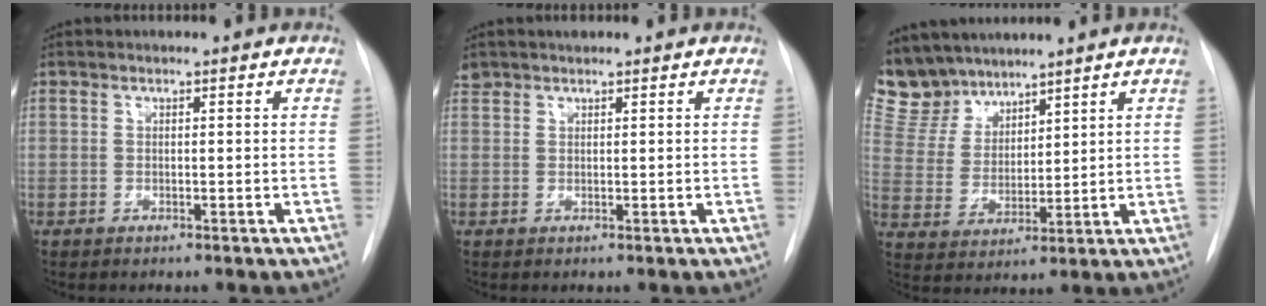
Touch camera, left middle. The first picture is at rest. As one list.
[{"total": 1.8, "force": [1.6, 0.8, 0.2], "torque": [-0.012, 0.016, 0.029]}, {"total": 9.4, "force": [8.5, 3.8, 1.1], "torque": [-0.032, 0.008, 0.183]}]